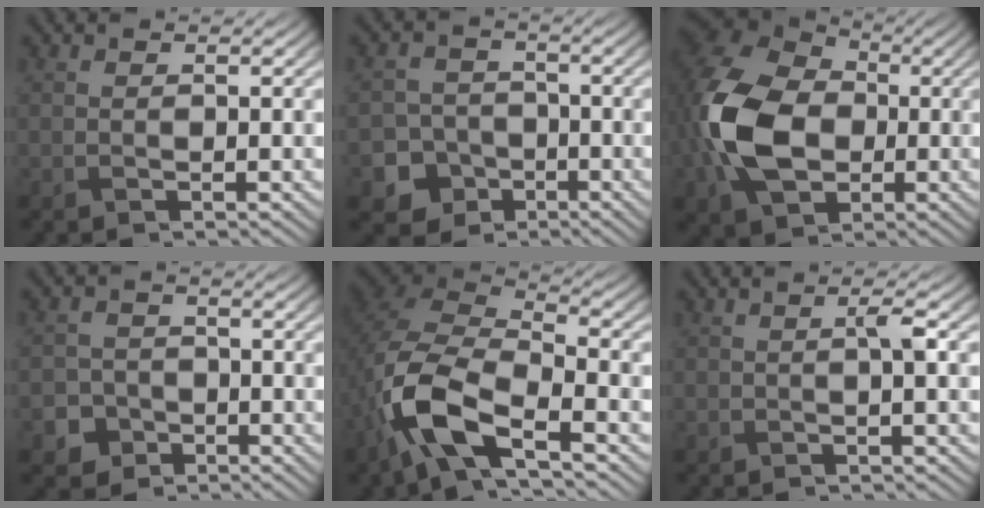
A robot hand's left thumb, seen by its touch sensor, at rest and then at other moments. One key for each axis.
{"total": 5.9, "fx": -2.9, "fy": 4.9, "fz": 1.6, "tx": -0.029, "ty": -0.008, "tz": -0.068}
{"total": 15.0, "fx": -1.7, "fy": 10.5, "fz": 10.5, "tx": -0.278, "ty": -0.016, "tz": -0.038}
{"total": 3.7, "fx": -1.9, "fy": 3.0, "fz": 0.9, "tx": -0.010, "ty": -0.004, "tz": -0.043}
{"total": 12.3, "fx": -5.4, "fy": 5.6, "fz": 9.5, "tx": -0.216, "ty": -0.018, "tz": -0.113}
{"total": 1.4, "fx": 0.1, "fy": 0.1, "fz": 1.4, "tx": -0.028, "ty": 0.007, "tz": 0.002}